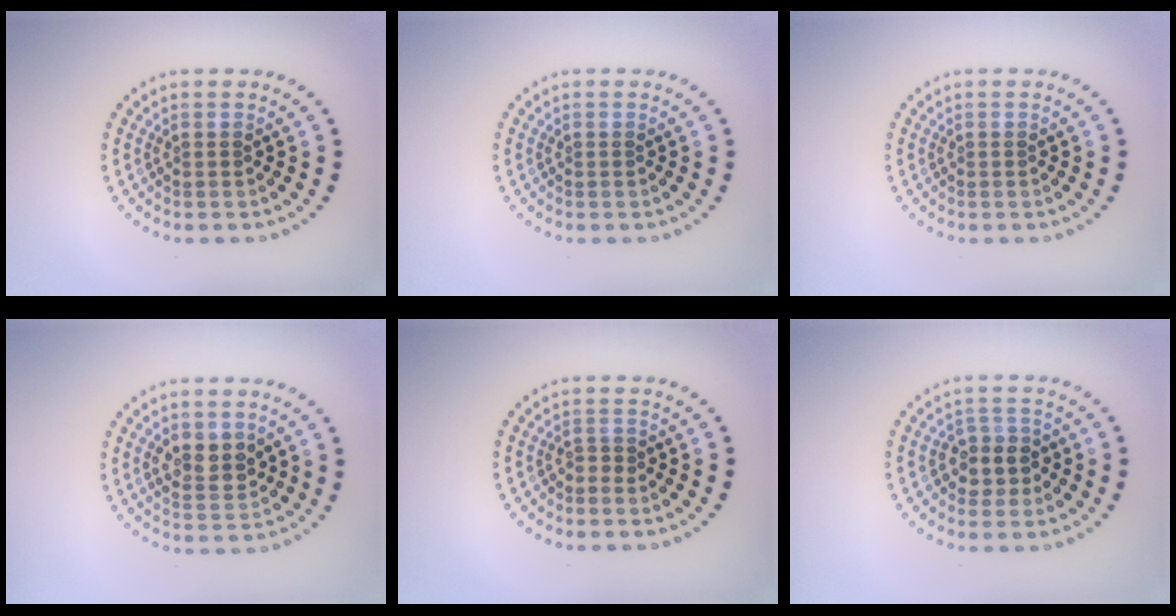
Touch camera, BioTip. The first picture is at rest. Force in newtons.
{"total": 0.0}
{"total": 0.0}
{"total": 2.6, "press": 2.5, "slide": 0.7}
{"total": 0.7, "press": 0.3, "slide": 0.6}
{"total": 2.5, "press": 2.3, "slide": 0.9}